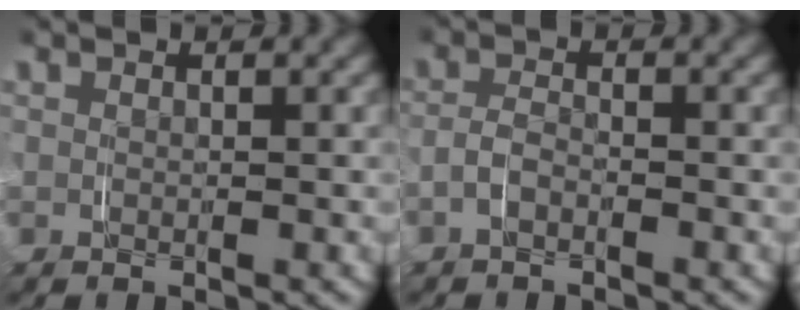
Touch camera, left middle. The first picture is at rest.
{"total": 1.9, "force": [-0.9, 1.2, 1.1], "torque": [-0.033, 0.004, -0.022]}